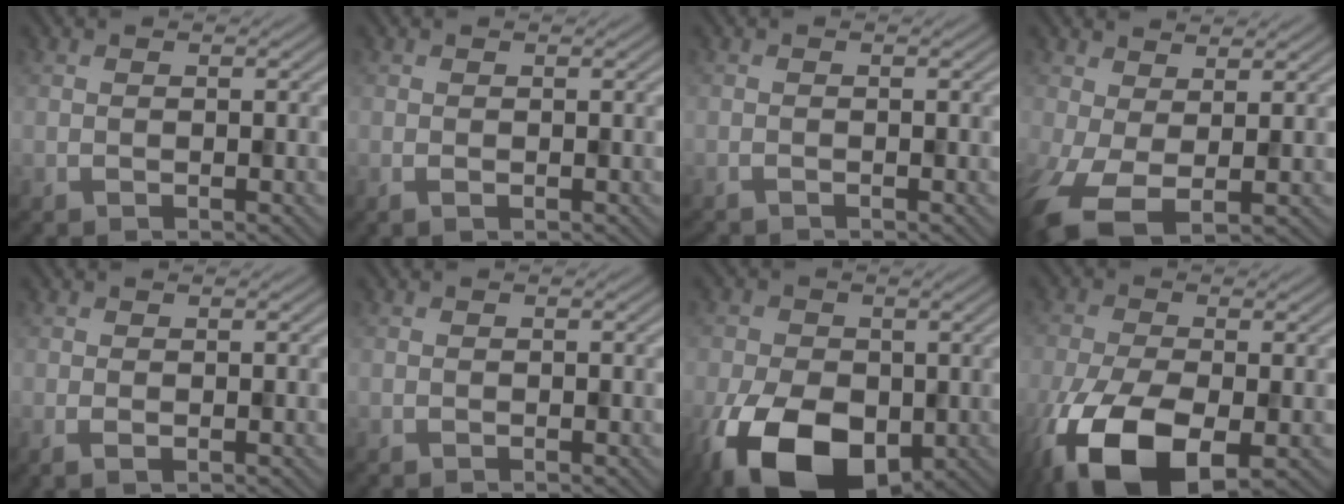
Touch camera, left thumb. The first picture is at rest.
{"total": 0.7, "force": [-0.2, 0.2, 0.7], "torque": [-0.014, -0.002, -0.003]}
{"total": 0.9, "force": [-0.8, -0.1, -0.3], "torque": [0.003, 0.000, -0.015]}
{"total": 5.4, "force": [-1.3, 2.2, 4.8], "torque": [-0.110, -0.011, -0.020]}
{"total": 1.3, "force": [-0.1, 0.2, 1.3], "torque": [-0.027, -0.002, 0.000]}
{"total": 0.0}
{"total": 13.3, "force": [-5.6, 8.2, 8.9], "torque": [-0.178, -0.042, -0.092]}
{"total": 13.5, "force": [-6.5, 6.3, 10.0], "torque": [-0.221, -0.042, -0.108]}